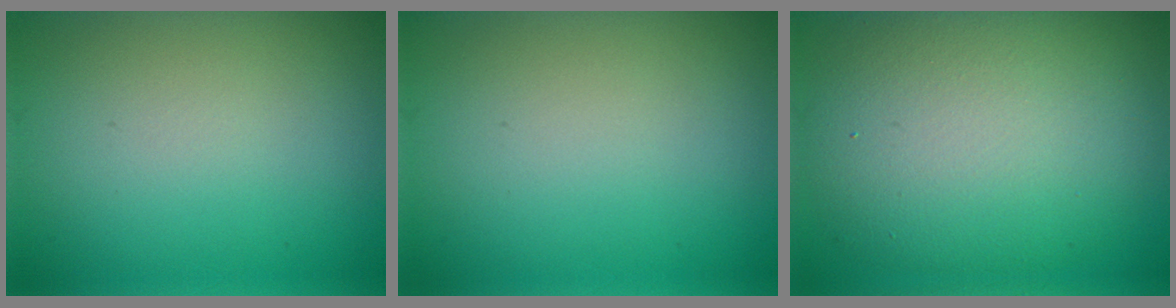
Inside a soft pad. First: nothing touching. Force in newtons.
{"total": 0.0}
{"total": 11.1, "press": 11.1, "slide": 0.8}